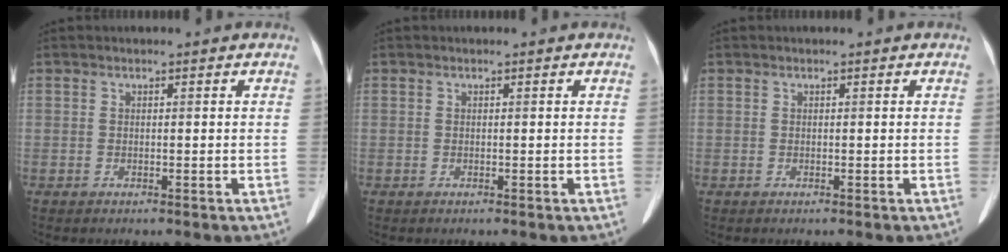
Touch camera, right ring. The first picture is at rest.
{"total": 0.0}
{"total": 0.0}